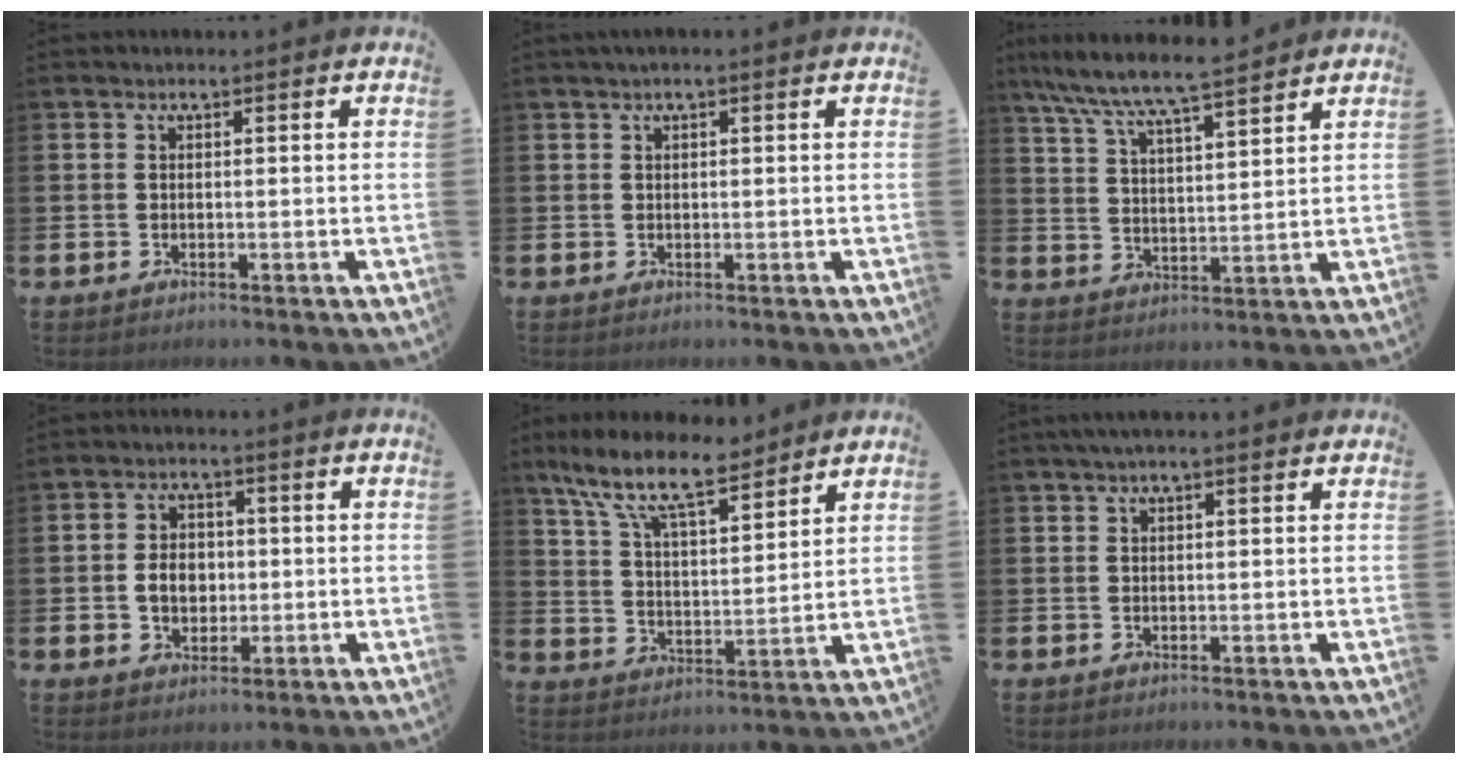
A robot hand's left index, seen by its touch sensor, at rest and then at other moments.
{"total": 0.8, "force": [0.4, 0.1, 0.6], "torque": [-0.009, 0.001, 0.006]}
{"total": 7.6, "force": [7.1, 0.3, 2.5], "torque": [-0.078, -0.046, 0.125]}
{"total": 4.3, "force": [-0.3, 3.5, 2.5], "torque": [-0.035, 0.004, -0.014]}
{"total": 10.8, "force": [8.7, 3.2, 5.6], "torque": [-0.134, -0.039, 0.154]}
{"total": 1.8, "force": [1.3, 0.2, 1.3], "torque": [-0.015, 0.000, 0.021]}